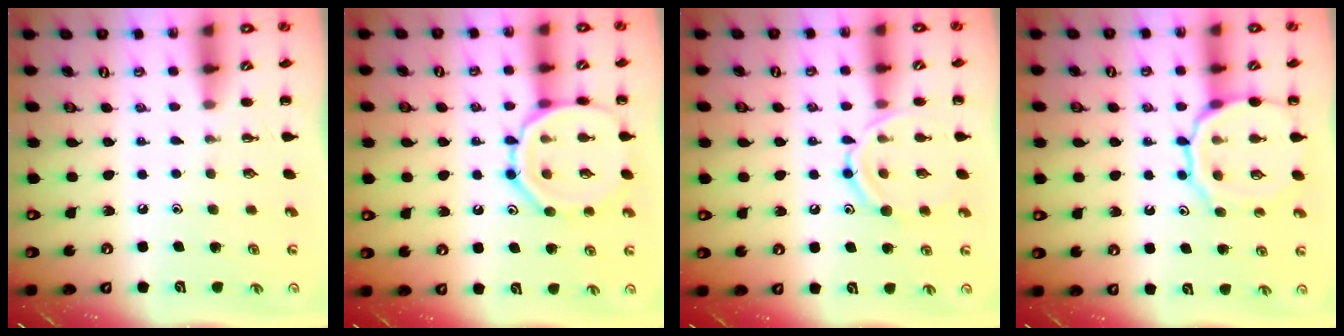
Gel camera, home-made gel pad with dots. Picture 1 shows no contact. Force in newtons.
{"total": 14.0, "press": 14.0, "slide": 0.8}
{"total": 13.2, "press": 13.1, "slide": 1.2}
{"total": 12.1, "press": 12.1, "slide": 1.0}